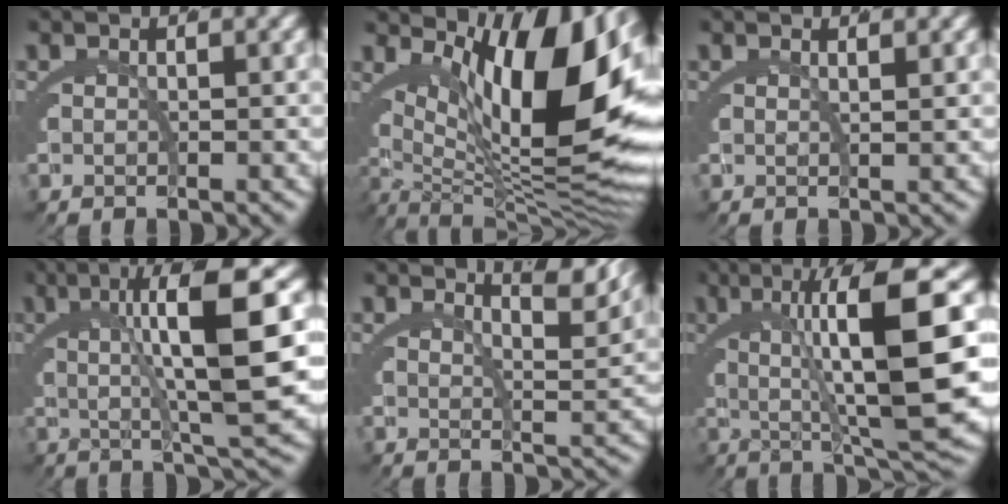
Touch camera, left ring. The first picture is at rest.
{"total": 17.7, "force": [2.6, 8.0, 15.6], "torque": [-0.211, 0.001, 0.049]}
{"total": 1.2, "force": [0.9, -0.6, 0.6], "torque": [-0.005, -0.001, 0.017]}
{"total": 10.6, "force": [2.9, 1.6, 10.1], "torque": [-0.142, 0.017, 0.044]}
{"total": 4.6, "force": [3.7, -0.4, 2.8], "torque": [-0.026, -0.006, 0.061]}
{"total": 13.0, "force": [2.9, 2.3, 12.5], "torque": [-0.166, 0.021, 0.046]}